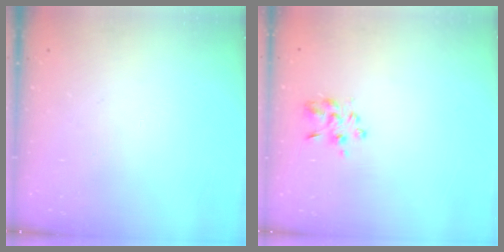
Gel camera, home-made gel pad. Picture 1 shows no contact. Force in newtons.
{"total": 3.8, "press": 3.6, "slide": 1.0}